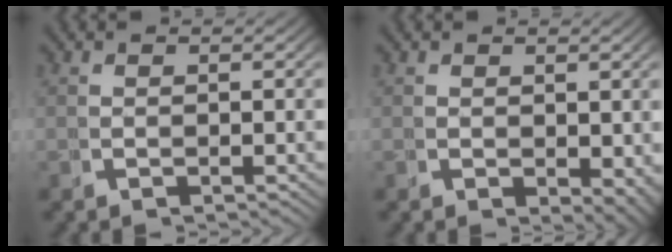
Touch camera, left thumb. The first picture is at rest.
{"total": 2.4, "force": [0.1, 1.5, 1.8], "torque": [-0.022, -0.017, 0.014]}